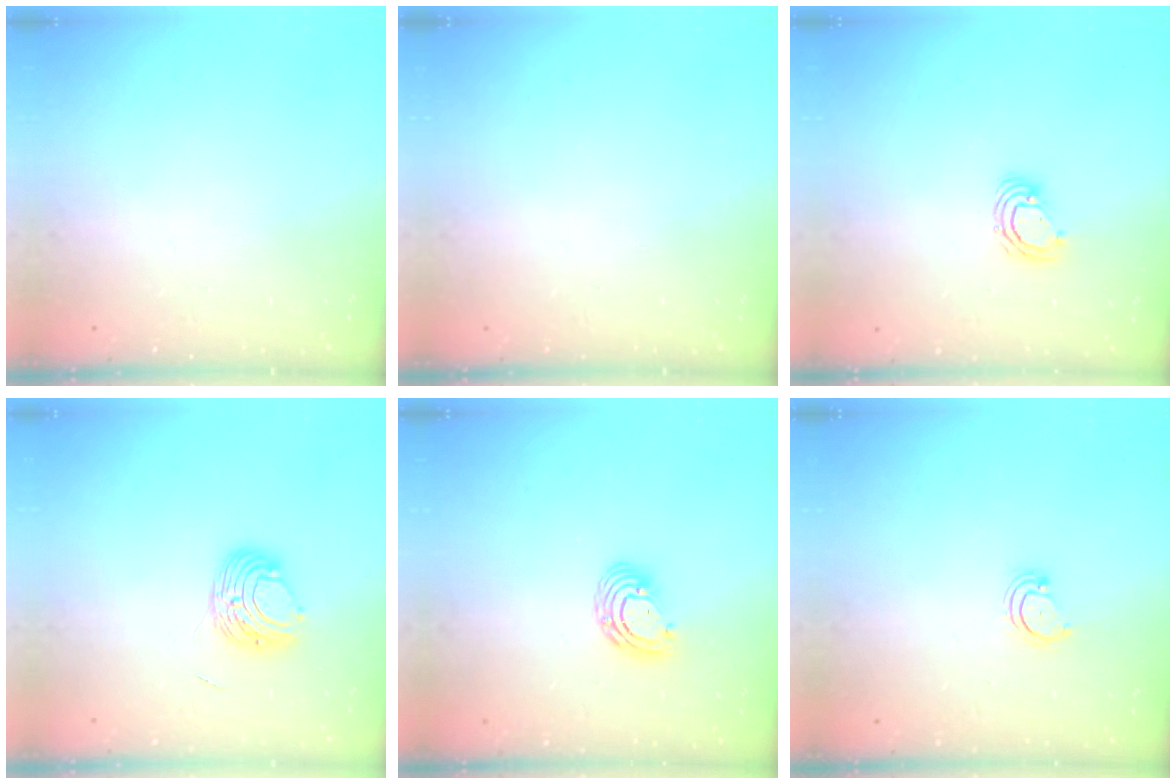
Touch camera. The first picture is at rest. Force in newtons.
{"total": 0.0}
{"total": 5.6, "press": 5.6, "slide": 0.4}
{"total": 8.7, "press": 8.6, "slide": 0.8}
{"total": 8.0, "press": 7.9, "slide": 1.2}
{"total": 2.9, "press": 2.9, "slide": 0.3}